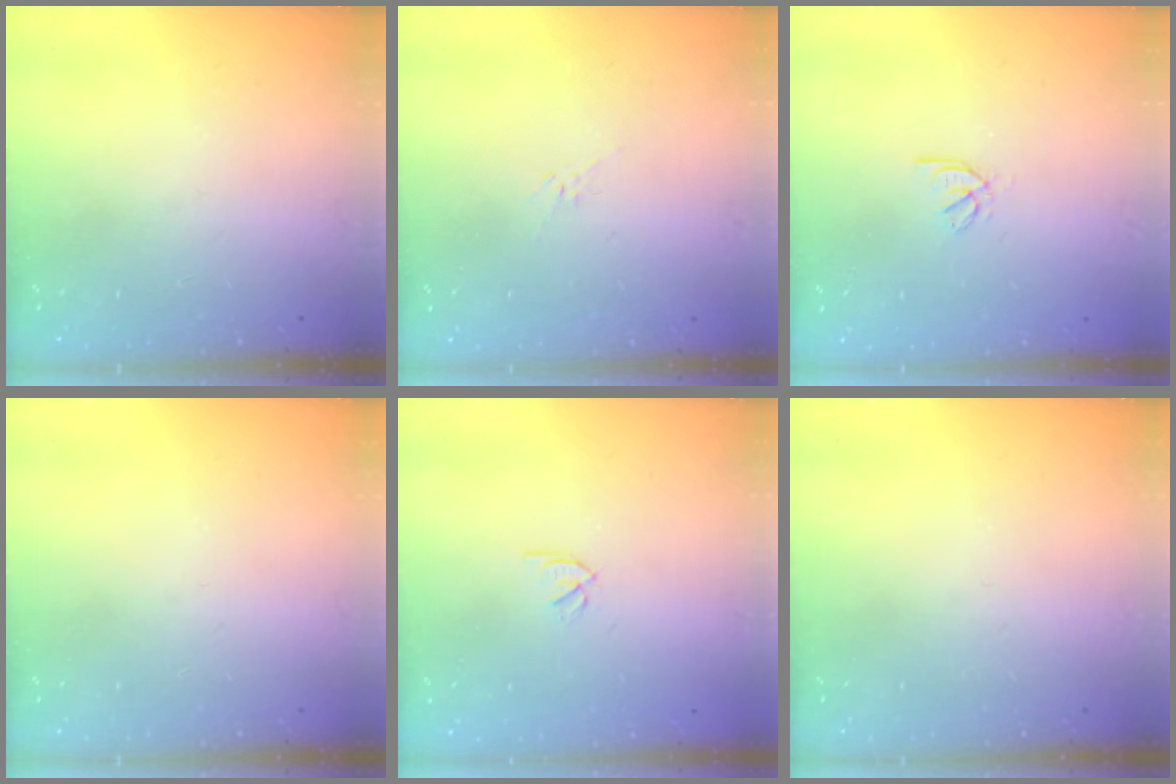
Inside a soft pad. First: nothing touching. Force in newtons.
{"total": 2.1, "press": 2.0, "slide": 0.6}
{"total": 2.2, "press": 2.2, "slide": 0.5}
{"total": 0.0}
{"total": 1.8, "press": 1.7, "slide": 0.5}
{"total": 0.0}